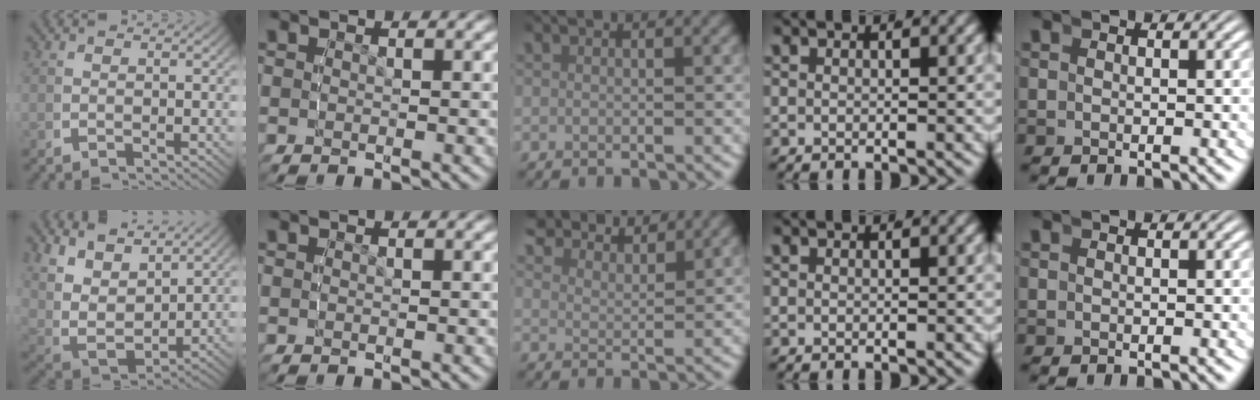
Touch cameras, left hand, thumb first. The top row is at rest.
{"thumb": {"total": 7.9, "force": [2.6, 5.3, 5.3], "torque": [-0.133, -0.020, 0.053]}, "middle": {"total": 4.8, "force": [4.5, 1.0, 1.6], "torque": [-0.032, 0.004, 0.075]}}